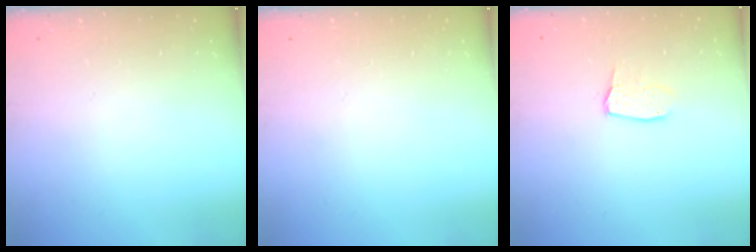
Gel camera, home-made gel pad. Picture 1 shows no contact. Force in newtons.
{"total": 0.0}
{"total": 3.0, "press": 3.0, "slide": 0.2}